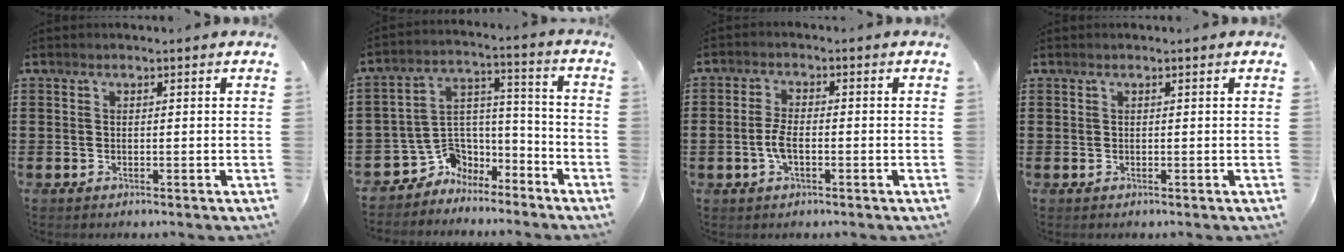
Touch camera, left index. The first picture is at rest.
{"total": 6.1, "force": [-4.6, 4.0, 0.6], "torque": [-0.026, 0.010, -0.091]}
{"total": 3.7, "force": [-0.9, 1.6, 3.3], "torque": [-0.081, -0.002, -0.023]}
{"total": 0.0}